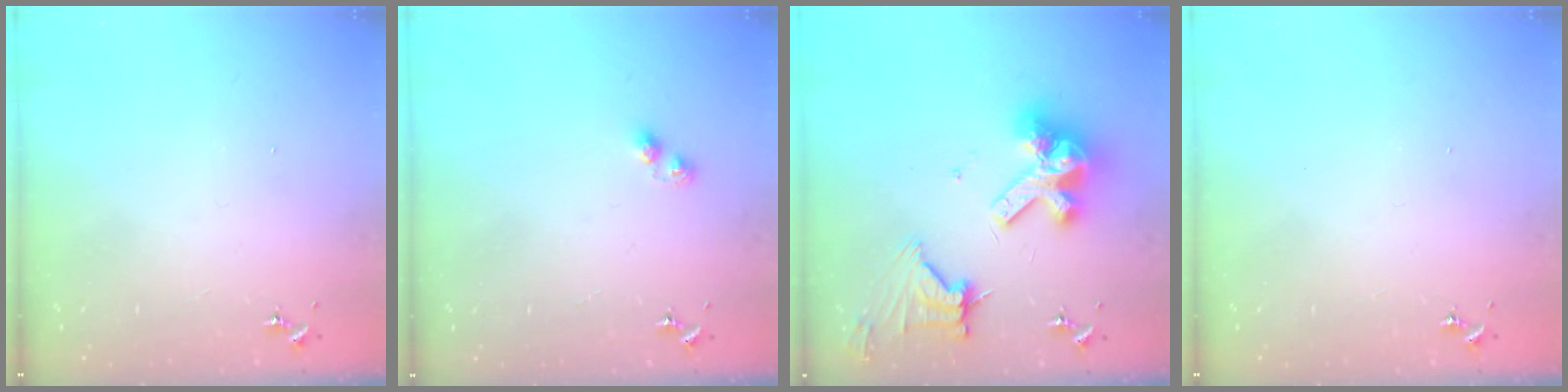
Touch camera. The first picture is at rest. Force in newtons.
{"total": 2.8, "press": 2.8, "slide": 0.5}
{"total": 18.0, "press": 17.9, "slide": 2.0}
{"total": 0.0}